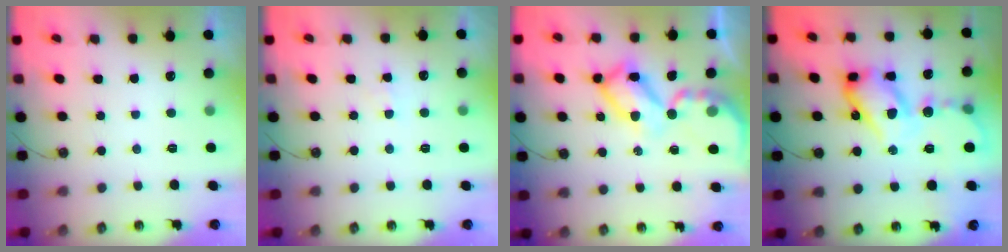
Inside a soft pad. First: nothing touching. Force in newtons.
{"total": 2.9, "press": 2.9, "slide": 0.5}
{"total": 14.4, "press": 14.4, "slide": 1.3}
{"total": 21.1, "press": 21.0, "slide": 2.3}